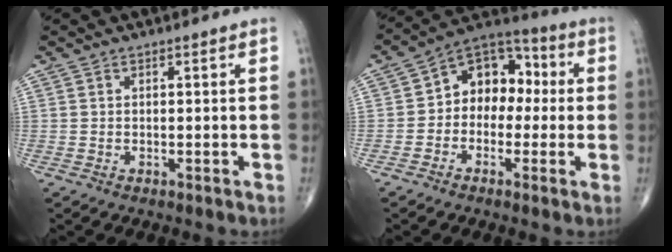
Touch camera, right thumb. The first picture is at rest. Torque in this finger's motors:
{"motor_torque": [-0.30, 0.62, 0.10, -0.02, 0.02]}